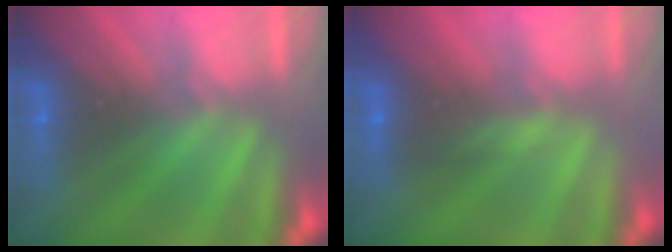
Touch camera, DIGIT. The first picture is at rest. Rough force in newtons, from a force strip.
{"total": 4.4}